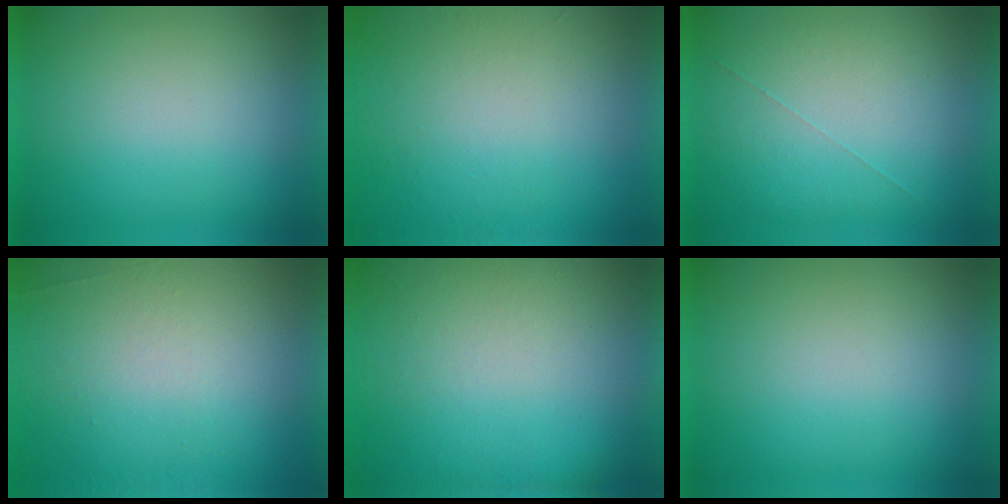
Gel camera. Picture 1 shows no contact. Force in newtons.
{"total": 5.5}
{"total": 1.0}
{"total": 6.9}
{"total": 5.7}
{"total": 0.0}